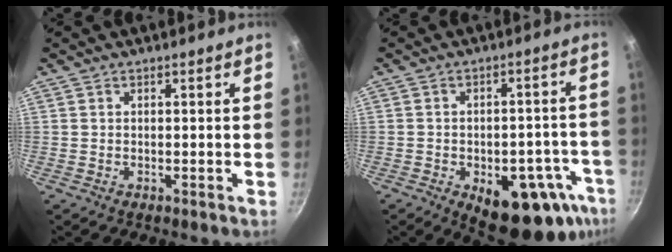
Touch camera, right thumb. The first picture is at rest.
{"total": 17.8, "force": [-8.2, 9.3, 12.8], "torque": [-0.096, 0.022, -0.099]}